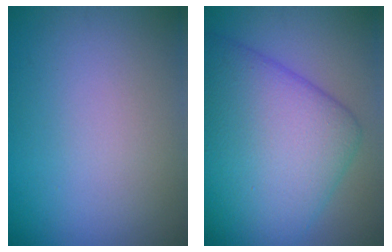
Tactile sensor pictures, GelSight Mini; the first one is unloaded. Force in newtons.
{"total": 11.2, "press": 11.2, "slide": 0.2}